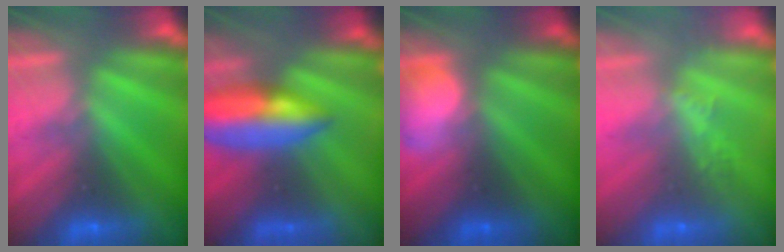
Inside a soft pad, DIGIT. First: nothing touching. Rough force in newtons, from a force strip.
{"total": 5.5}
{"total": 2.6}
{"total": 2.2}